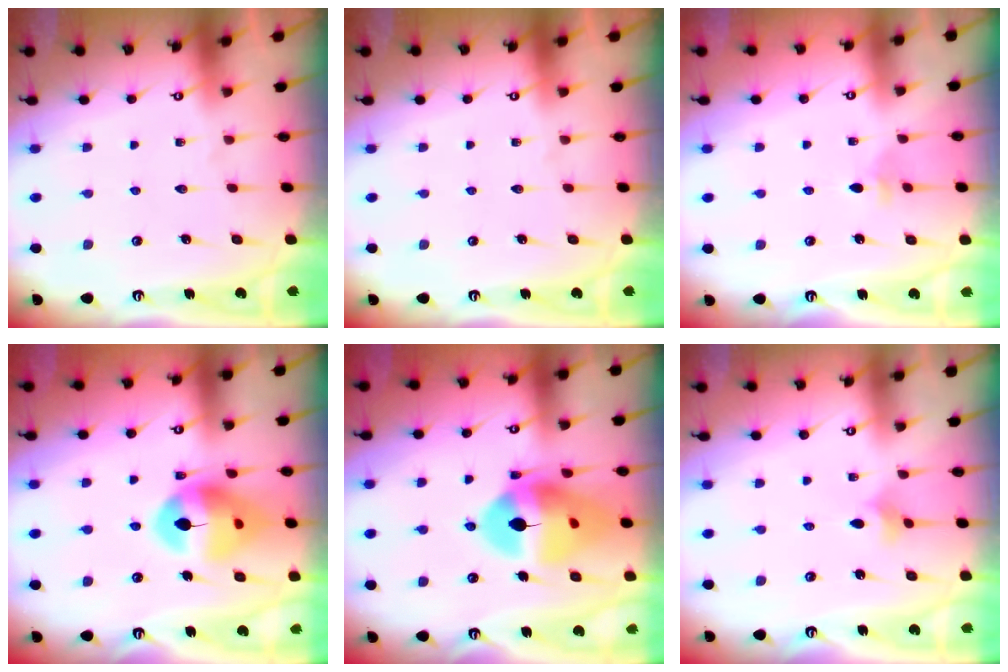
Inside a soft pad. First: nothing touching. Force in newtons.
{"total": 0.0}
{"total": 2.9, "press": 2.8, "slide": 0.8}
{"total": 14.5, "press": 14.4, "slide": 2.0}
{"total": 16.8, "press": 16.7, "slide": 1.6}
{"total": 3.0, "press": 2.9, "slide": 0.5}